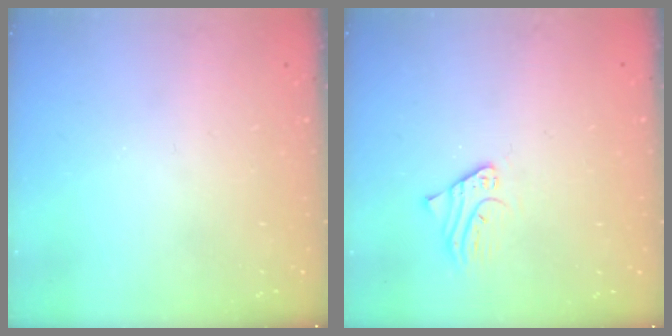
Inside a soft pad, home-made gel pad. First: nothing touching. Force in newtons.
{"total": 2.2, "press": 2.2, "slide": 0.3}